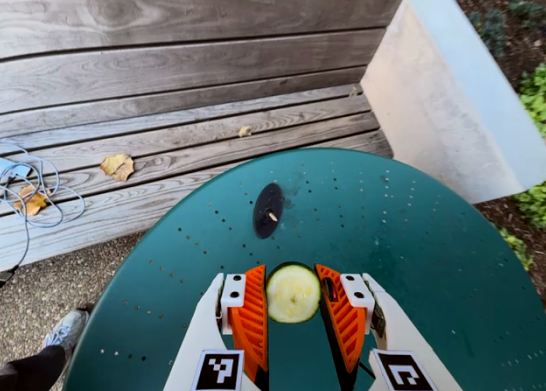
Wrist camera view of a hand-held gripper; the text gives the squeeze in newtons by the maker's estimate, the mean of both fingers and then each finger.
{"total": 13.0, "left": 13.5, "right": 12.6}